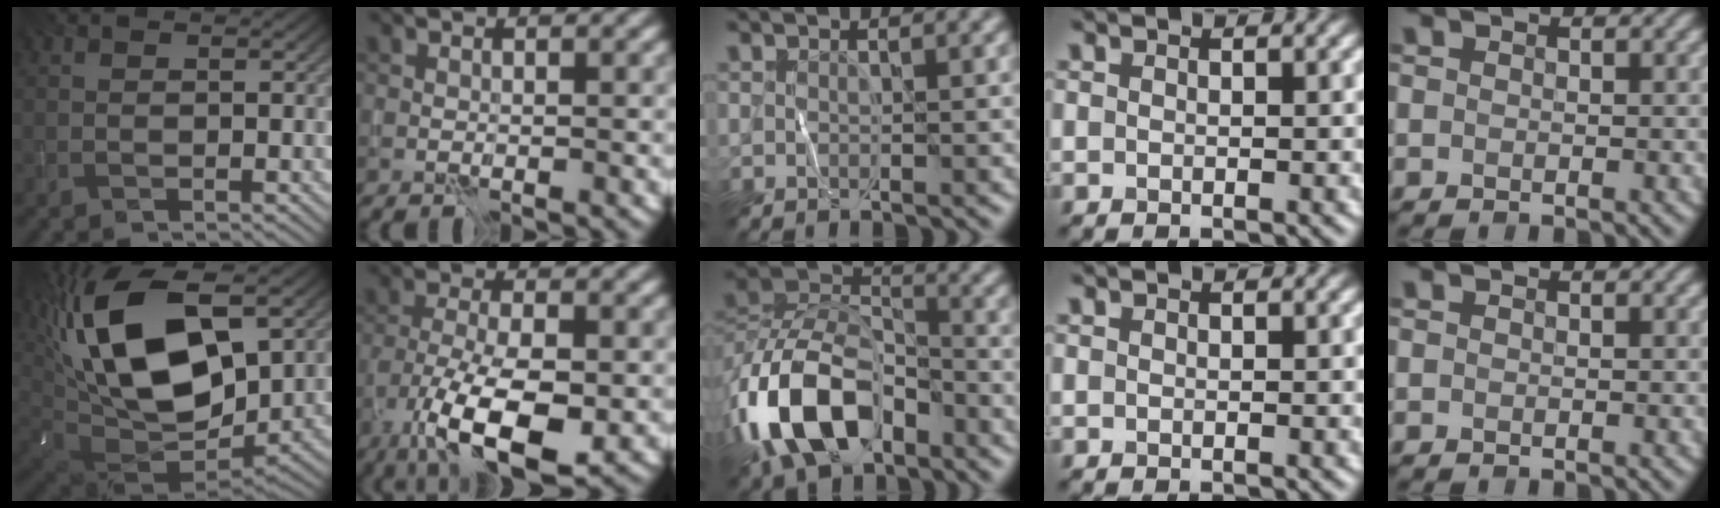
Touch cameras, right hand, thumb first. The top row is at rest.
{"thumb": {"total": 20.4, "force": [5.7, 11.4, 15.9], "torque": [-0.349, 0.010, 0.105]}, "index": {"total": 10.1, "force": [-4.9, 3.5, 8.1], "torque": [-0.160, -0.017, -0.089]}, "middle": {"total": 11.3, "force": [-5.5, 6.6, 7.4], "torque": [-0.152, 0.005, -0.114]}}